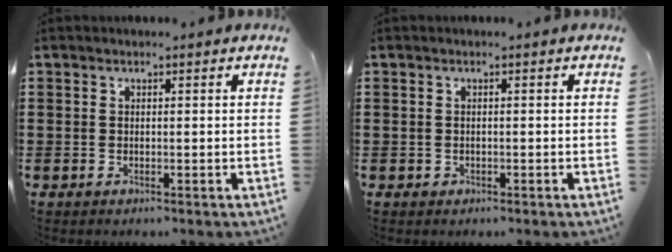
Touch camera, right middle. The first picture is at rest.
{"total": 0.5, "force": [-0.1, 0.5, 0.1], "torque": [-0.004, 0.004, -0.004]}